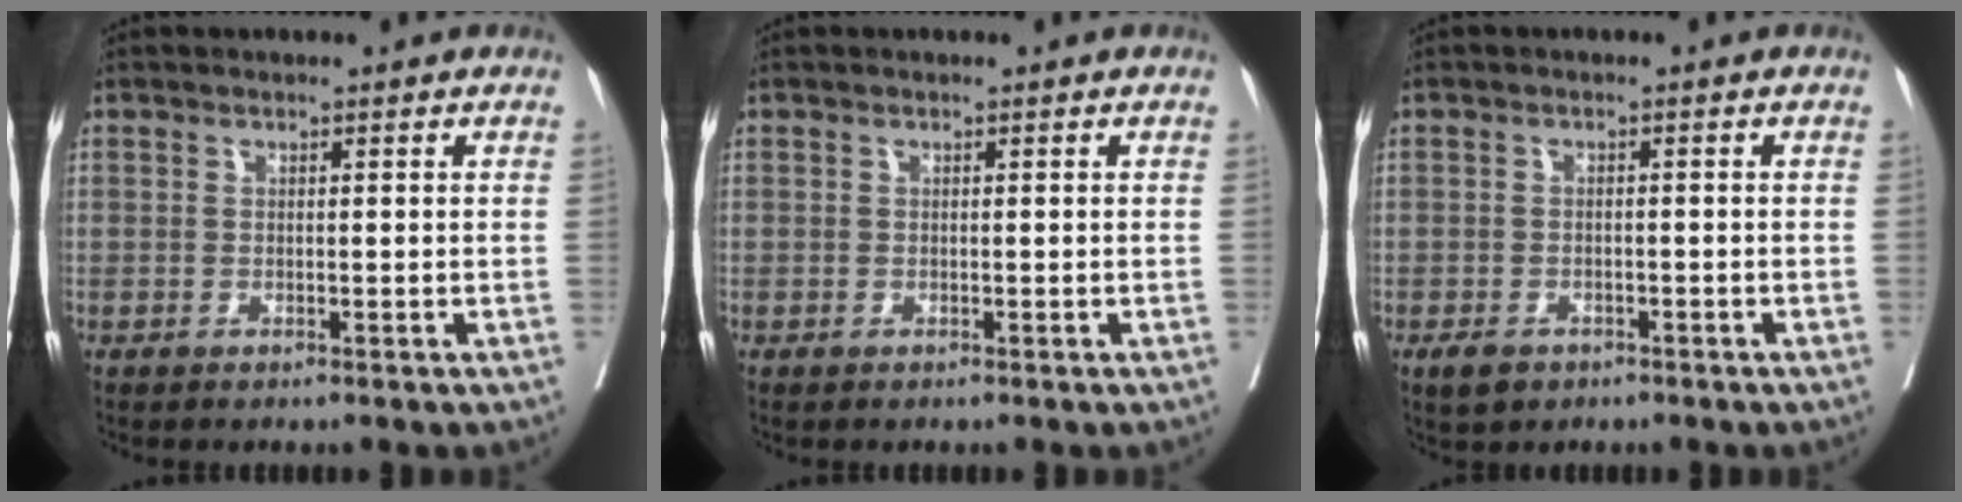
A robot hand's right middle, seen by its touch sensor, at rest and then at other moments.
{"total": 0.0}
{"total": 2.9, "force": [-2.0, 1.8, 1.2], "torque": [-0.026, -0.002, -0.025]}